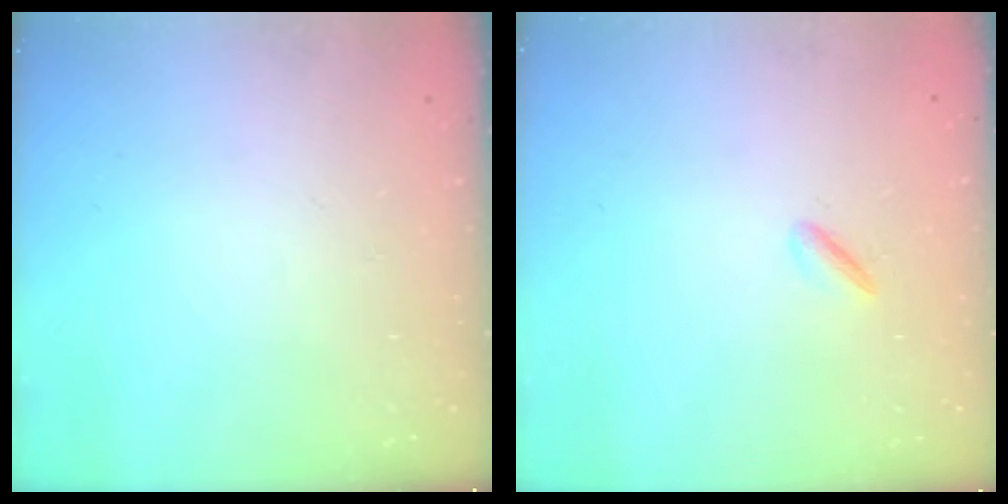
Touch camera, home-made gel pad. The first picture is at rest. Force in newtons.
{"total": 2.1, "press": 2.0, "slide": 0.7}